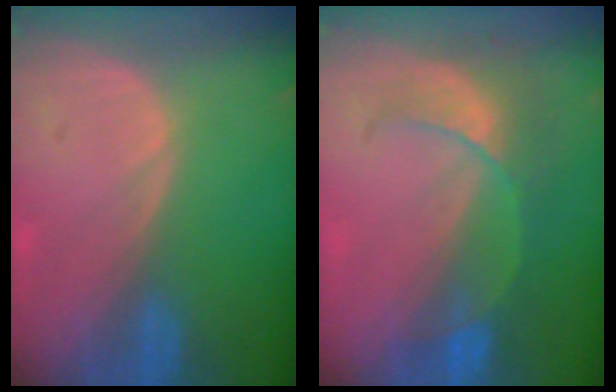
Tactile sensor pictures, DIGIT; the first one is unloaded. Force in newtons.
{"total": 7.8, "press": 6.9, "slide": 3.7}